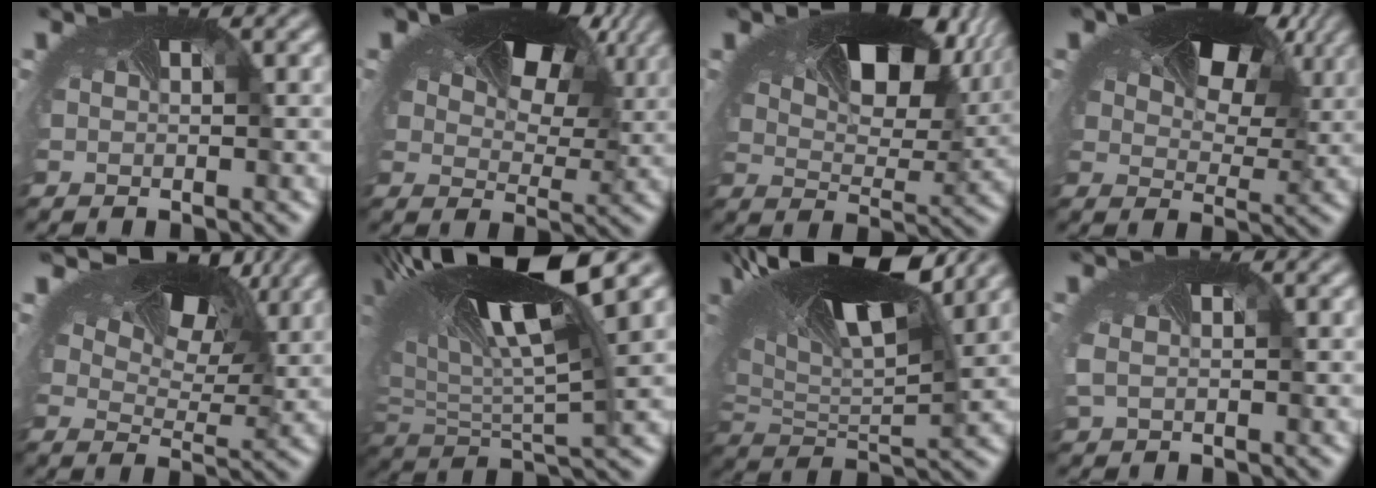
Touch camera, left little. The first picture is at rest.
{"total": 11.3, "force": [5.5, 6.3, 7.6], "torque": [-0.119, 0.008, 0.089]}
{"total": 9.1, "force": [4.6, 4.9, 6.1], "torque": [-0.112, -0.003, 0.080]}
{"total": 10.2, "force": [5.0, 5.7, 6.9], "torque": [-0.112, 0.005, 0.082]}
{"total": 7.1, "force": [5.4, 3.0, 3.5], "torque": [-0.069, -0.006, 0.089]}
{"total": 14.0, "force": [5.2, 5.0, 12.0], "torque": [-0.257, 0.003, 0.097]}
{"total": 12.1, "force": [6.1, 5.0, 9.1], "torque": [-0.189, 0.002, 0.108]}
{"total": 0.9, "force": [-0.3, 0.6, 0.7], "torque": [-0.040, -0.013, 0.006]}